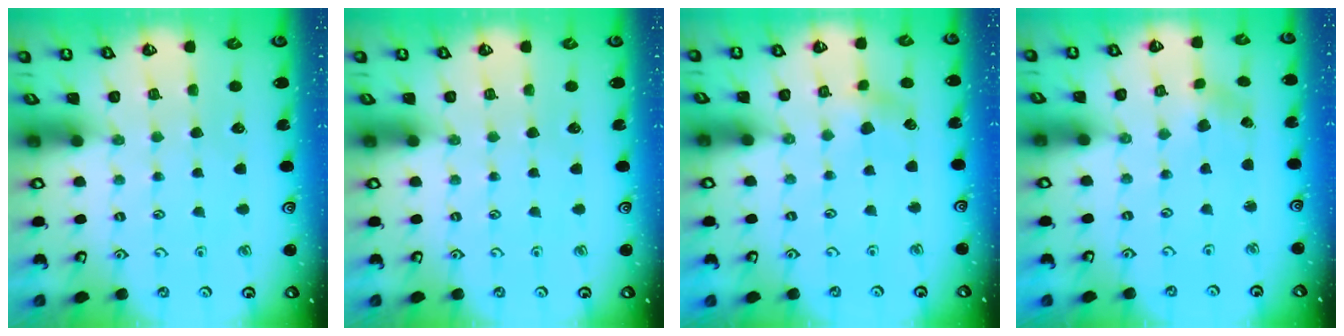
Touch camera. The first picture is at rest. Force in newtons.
{"total": 0.0}
{"total": 3.6, "press": 3.6, "slide": 0.4}
{"total": 2.9, "press": 2.9, "slide": 0.4}